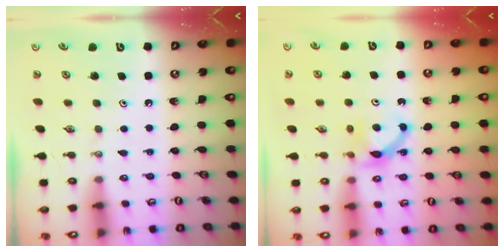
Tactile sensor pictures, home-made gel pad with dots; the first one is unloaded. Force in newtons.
{"total": 6.7, "press": 6.7, "slide": 0.5}